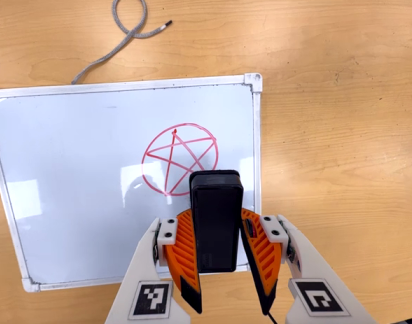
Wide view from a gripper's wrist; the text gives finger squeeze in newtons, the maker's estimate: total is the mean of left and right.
{"total": 6.7, "left": 5.4, "right": 8.0}